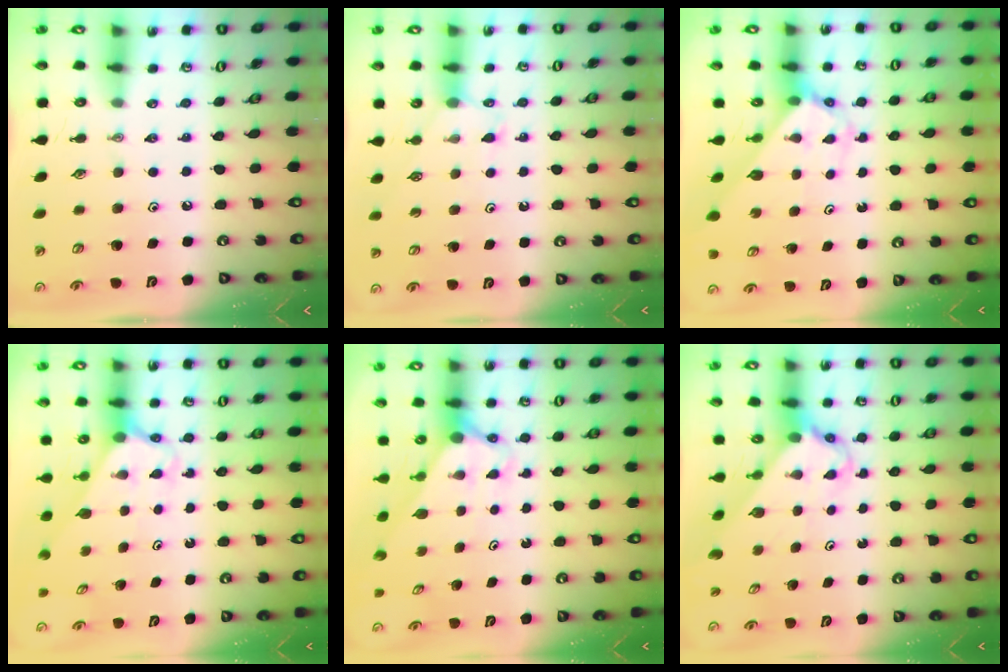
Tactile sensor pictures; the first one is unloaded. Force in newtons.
{"total": 5.2, "press": 5.2, "slide": 0.6}
{"total": 2.8, "press": 2.8, "slide": 0.1}
{"total": 2.5, "press": 2.5, "slide": 0.2}
{"total": 2.9, "press": 2.9, "slide": 0.0}
{"total": 2.7, "press": 2.7, "slide": 0.2}